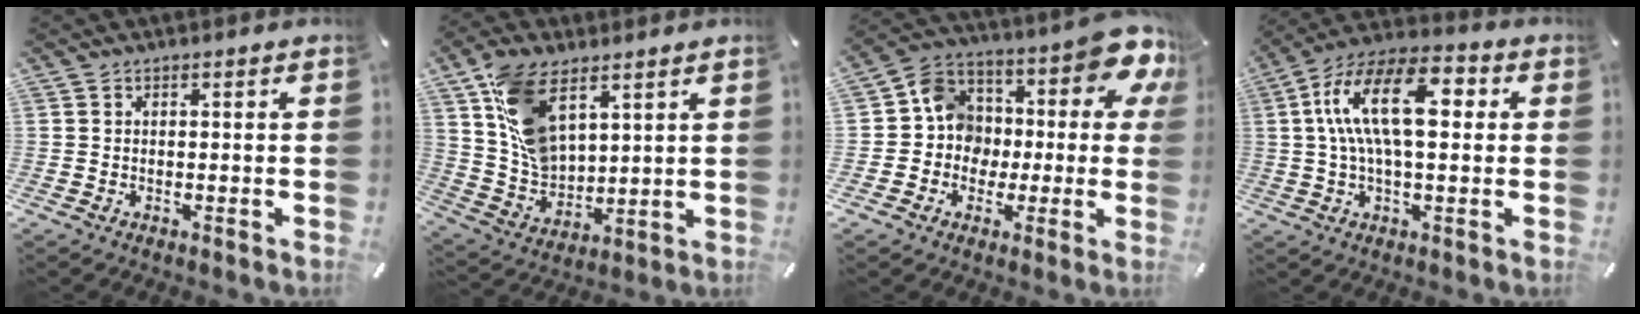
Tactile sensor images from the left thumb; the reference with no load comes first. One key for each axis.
{"total": 13.7, "fx": 6.9, "fy": 8.1, "fz": 8.5, "tx": -0.184, "ty": -0.019, "tz": 0.135}
{"total": 13.0, "fx": 2.9, "fy": 10.9, "fz": 6.5, "tx": -0.119, "ty": -0.037, "tz": 0.048}
{"total": 16.9, "fx": 3.1, "fy": 8.0, "fz": 14.5, "tx": -0.298, "ty": 0.002, "tz": 0.047}